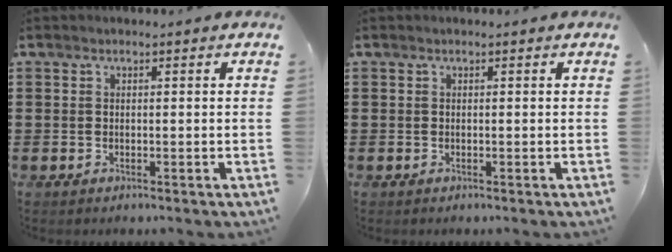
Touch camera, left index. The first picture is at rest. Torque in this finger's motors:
{"motor_torque": [0.00, 0.00, 0.00, 0.00]}